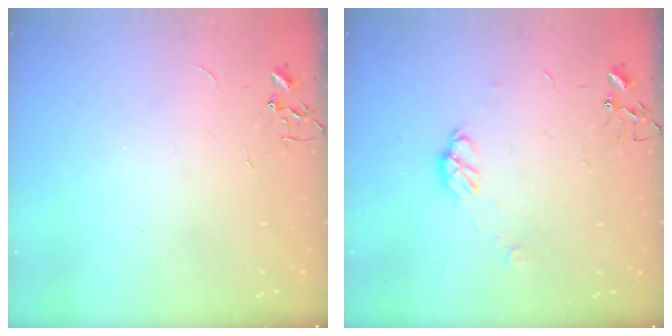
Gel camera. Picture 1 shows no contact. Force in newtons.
{"total": 6.3, "press": 6.3, "slide": 0.5}